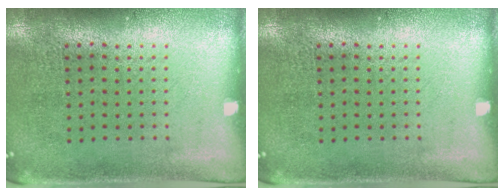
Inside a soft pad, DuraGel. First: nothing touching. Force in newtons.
{"total": 0.0}